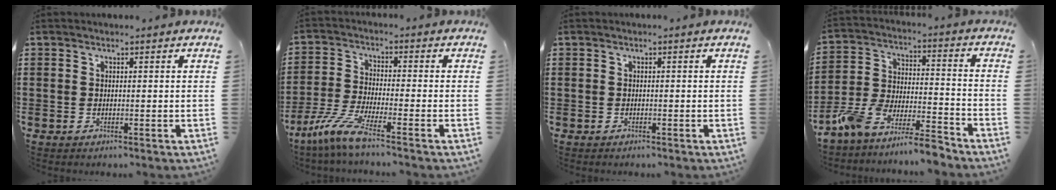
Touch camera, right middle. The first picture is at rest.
{"total": 6.9, "force": [-4.9, 0.5, 4.8], "torque": [-0.119, -0.021, -0.100]}
{"total": 0.0}
{"total": 8.7, "force": [-8.3, 0.3, 2.5], "torque": [-0.055, 0.009, -0.166]}